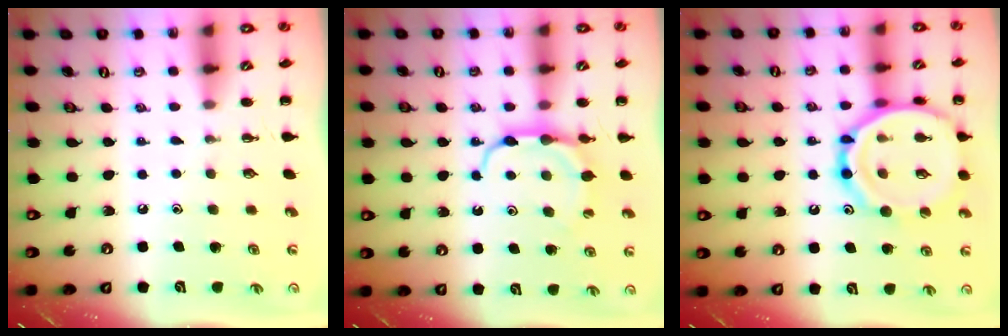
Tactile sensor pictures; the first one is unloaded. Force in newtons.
{"total": 7.9, "press": 7.8, "slide": 1.0}
{"total": 19.4, "press": 19.3, "slide": 1.6}